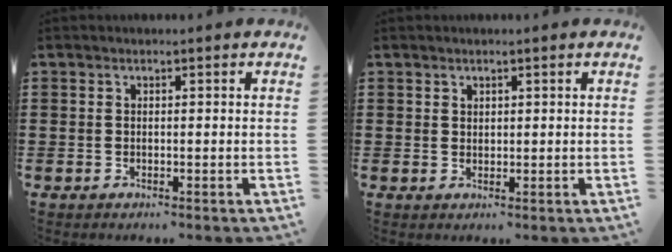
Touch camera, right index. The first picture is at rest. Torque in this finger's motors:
{"motor_torque": [-0.34, 0.52, 0.01, -0.01]}